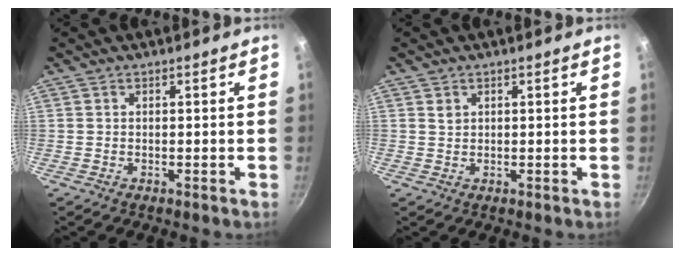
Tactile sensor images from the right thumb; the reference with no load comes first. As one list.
[{"total": 1.2, "force": [0.6, 0.9, 0.4], "torque": [-0.005, -0.001, 0.011]}]